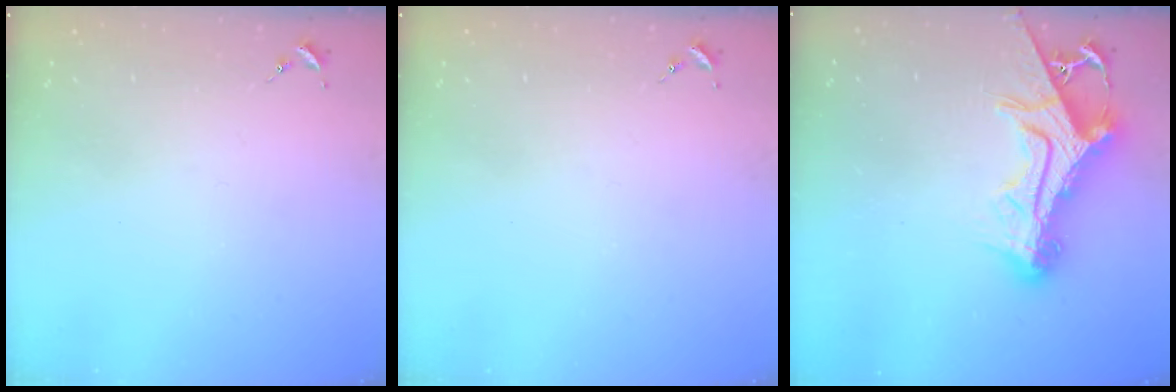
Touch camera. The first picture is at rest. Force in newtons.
{"total": 0.0}
{"total": 15.5, "press": 15.4, "slide": 1.6}